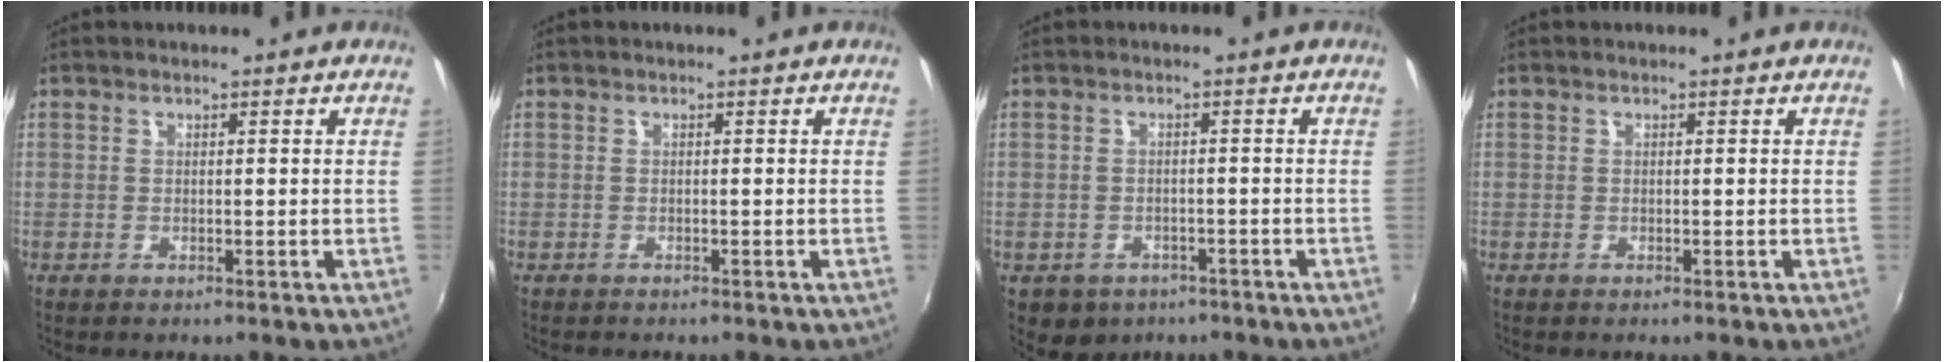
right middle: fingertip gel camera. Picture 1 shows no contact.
{"total": 0.7, "force": [-0.7, 0.0, 0.2], "torque": [-0.004, -0.003, -0.010]}
{"total": 5.9, "force": [-3.2, 4.5, 2.0], "torque": [-0.054, -0.011, -0.038]}
{"total": 0.0}